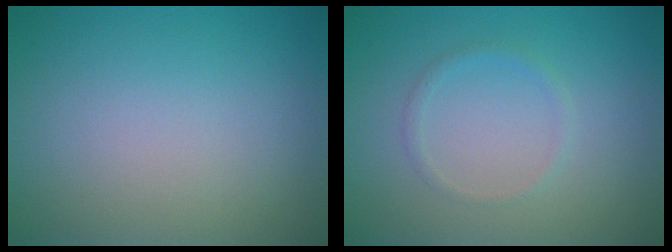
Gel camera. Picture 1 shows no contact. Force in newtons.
{"total": 0.9, "press": 0.9, "slide": 0.1}